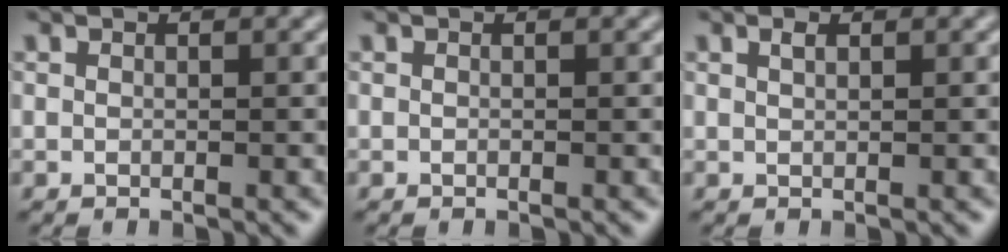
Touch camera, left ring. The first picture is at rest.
{"total": 0.0}
{"total": 0.8, "force": [0.6, 0.2, 0.5], "torque": [-0.010, 0.000, 0.011]}